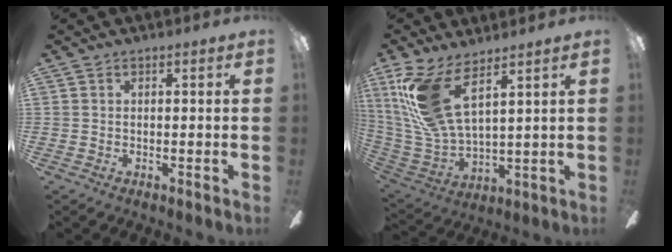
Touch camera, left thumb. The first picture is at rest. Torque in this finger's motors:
{"motor_torque": [0.28, 0.42, 1.39, -1.39, 0.16]}